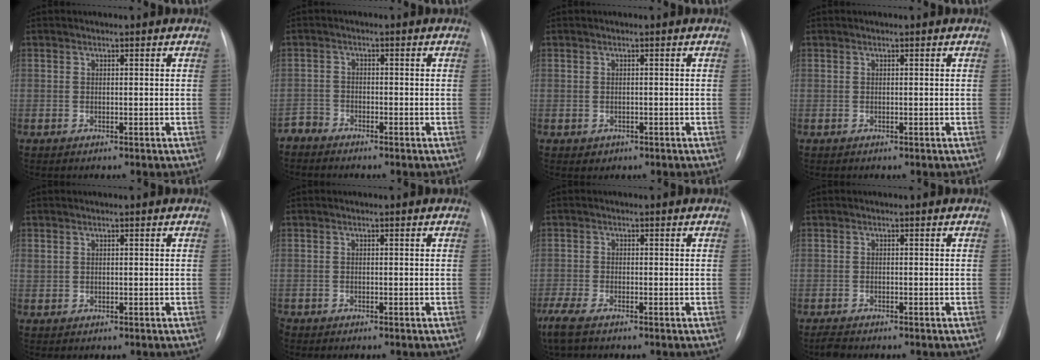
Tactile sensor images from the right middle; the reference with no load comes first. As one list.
[{"total": 2.0, "force": [-1.9, 0.5, -0.7], "torque": [0.016, -0.004, -0.039]}, {"total": 1.0, "force": [-0.4, 0.9, 0.1], "torque": [-0.004, 0.001, 0.000]}, {"total": 0.0}, {"total": 0.6, "force": [0.5, 0.3, 0.1], "torque": [0.000, 0.006, 0.010]}, {"total": 0.6, "force": [-0.6, 0.3, 0.1], "torque": [-0.003, 0.001, -0.011]}, {"total": 5.9, "force": [-4.4, 1.8, 3.5], "torque": [-0.085, -0.017, -0.085]}, {"total": 1.3, "force": [-1.2, 0.2, 0.4], "torque": [-0.014, -0.005, -0.020]}]